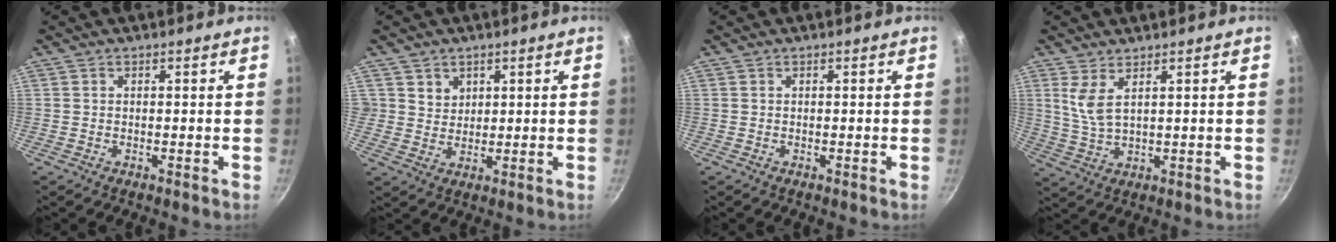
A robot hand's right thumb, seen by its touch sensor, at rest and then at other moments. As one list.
[{"total": 3.6, "force": [1.7, 3.1, 0.5], "torque": [0.014, 0.000, 0.033]}, {"total": 0.0}, {"total": 5.1, "force": [2.4, 1.9, 4.1], "torque": [-0.082, -0.027, 0.053]}]